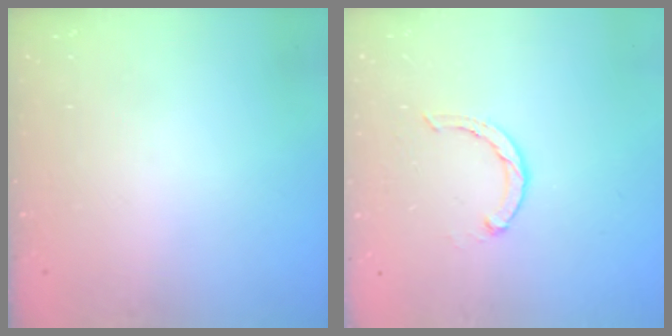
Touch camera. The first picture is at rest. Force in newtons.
{"total": 2.4, "press": 2.4, "slide": 0.4}